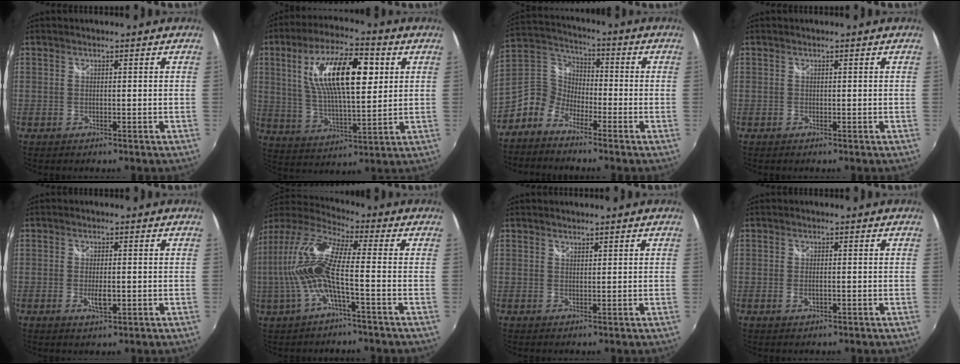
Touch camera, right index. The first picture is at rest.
{"total": 17.9, "force": [5.2, 6.3, 15.9], "torque": [-0.286, 0.017, 0.094]}
{"total": 8.7, "force": [-5.1, 6.4, 3.0], "torque": [-0.075, 0.028, -0.125]}
{"total": 0.0}
{"total": 3.3, "force": [-0.7, 1.3, 2.9], "torque": [-0.053, -0.007, -0.010]}
{"total": 14.7, "force": [-1.4, 2.5, 14.4], "torque": [-0.280, 0.000, -0.029]}
{"total": 0.8, "force": [0.8, 0.2, 0.1], "torque": [-0.001, 0.000, 0.014]}
{"total": 1.9, "force": [-0.4, 0.9, 1.6], "torque": [-0.030, -0.003, -0.007]}